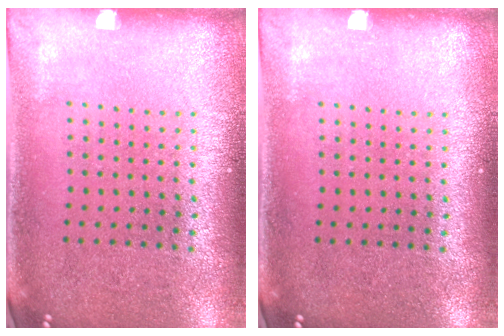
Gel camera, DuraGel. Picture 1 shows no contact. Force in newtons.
{"total": 0.0}